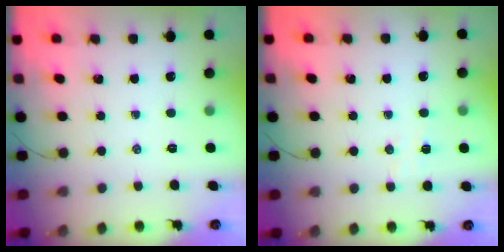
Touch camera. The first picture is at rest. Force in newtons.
{"total": 2.9, "press": 2.8, "slide": 0.7}